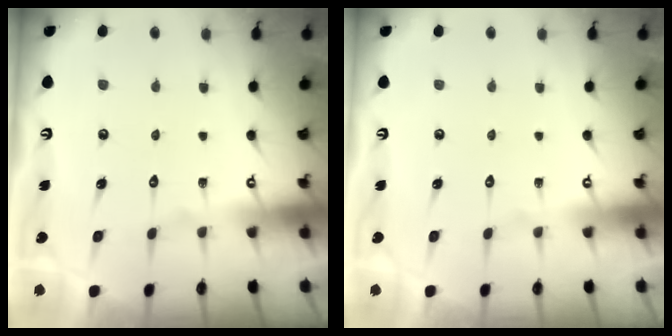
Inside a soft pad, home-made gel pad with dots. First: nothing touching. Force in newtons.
{"total": 0.0}